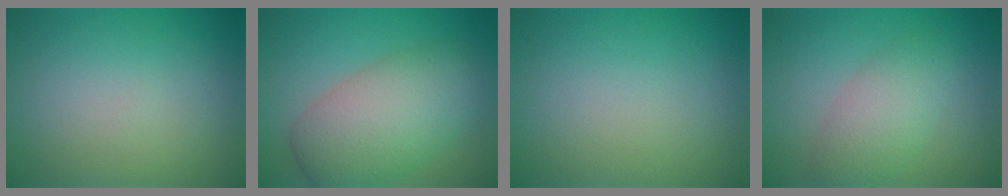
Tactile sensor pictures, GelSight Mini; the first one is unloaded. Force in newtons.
{"total": 7.5, "press": 7.5, "slide": 0.4}
{"total": 0.0}
{"total": 3.7, "press": 3.7, "slide": 0.2}